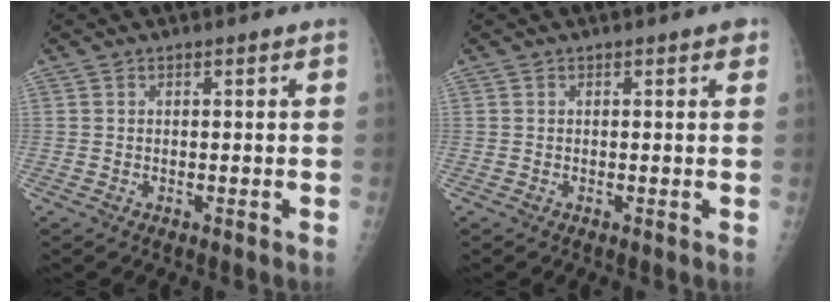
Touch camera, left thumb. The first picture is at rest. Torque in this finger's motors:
{"motor_torque": [1.98, 0.97, 0.42, -0.19, 0.03]}